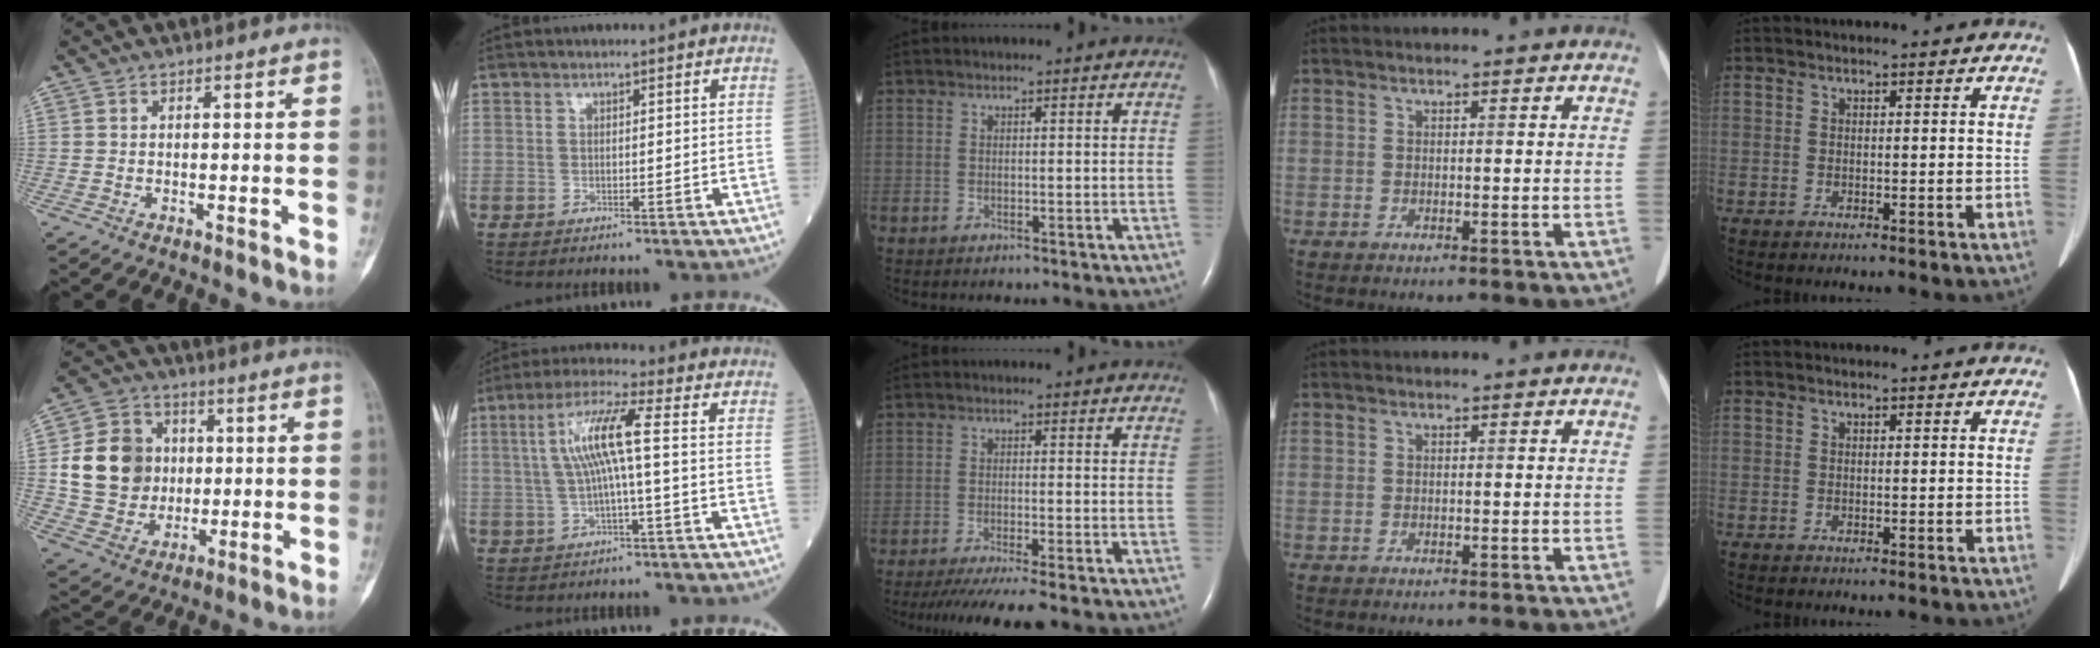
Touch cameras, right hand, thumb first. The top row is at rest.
{"thumb": {"total": 15.0, "force": [1.5, 13.0, 7.3], "torque": [-0.100, 0.009, 0.035]}, "index": {"total": 8.2, "force": [0.7, 0.2, 8.2], "torque": [-0.162, 0.020, 0.011]}, "middle": {"total": 8.5, "force": [-7.0, -0.4, 4.7], "torque": [-0.061, -0.024, -0.109]}}